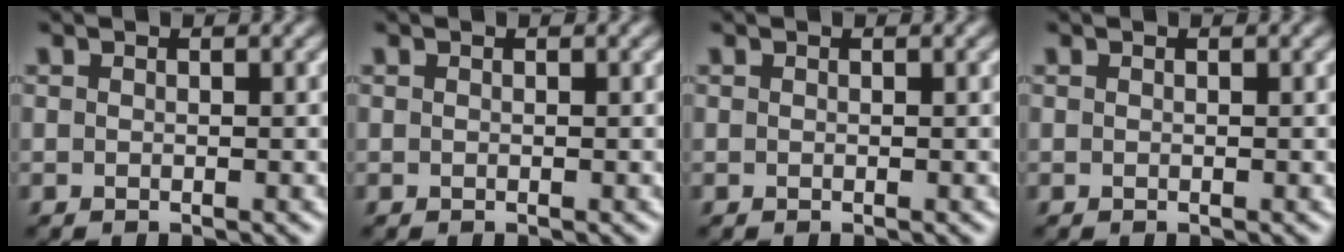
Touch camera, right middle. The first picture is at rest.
{"total": 0.0}
{"total": 0.0}
{"total": 0.0}